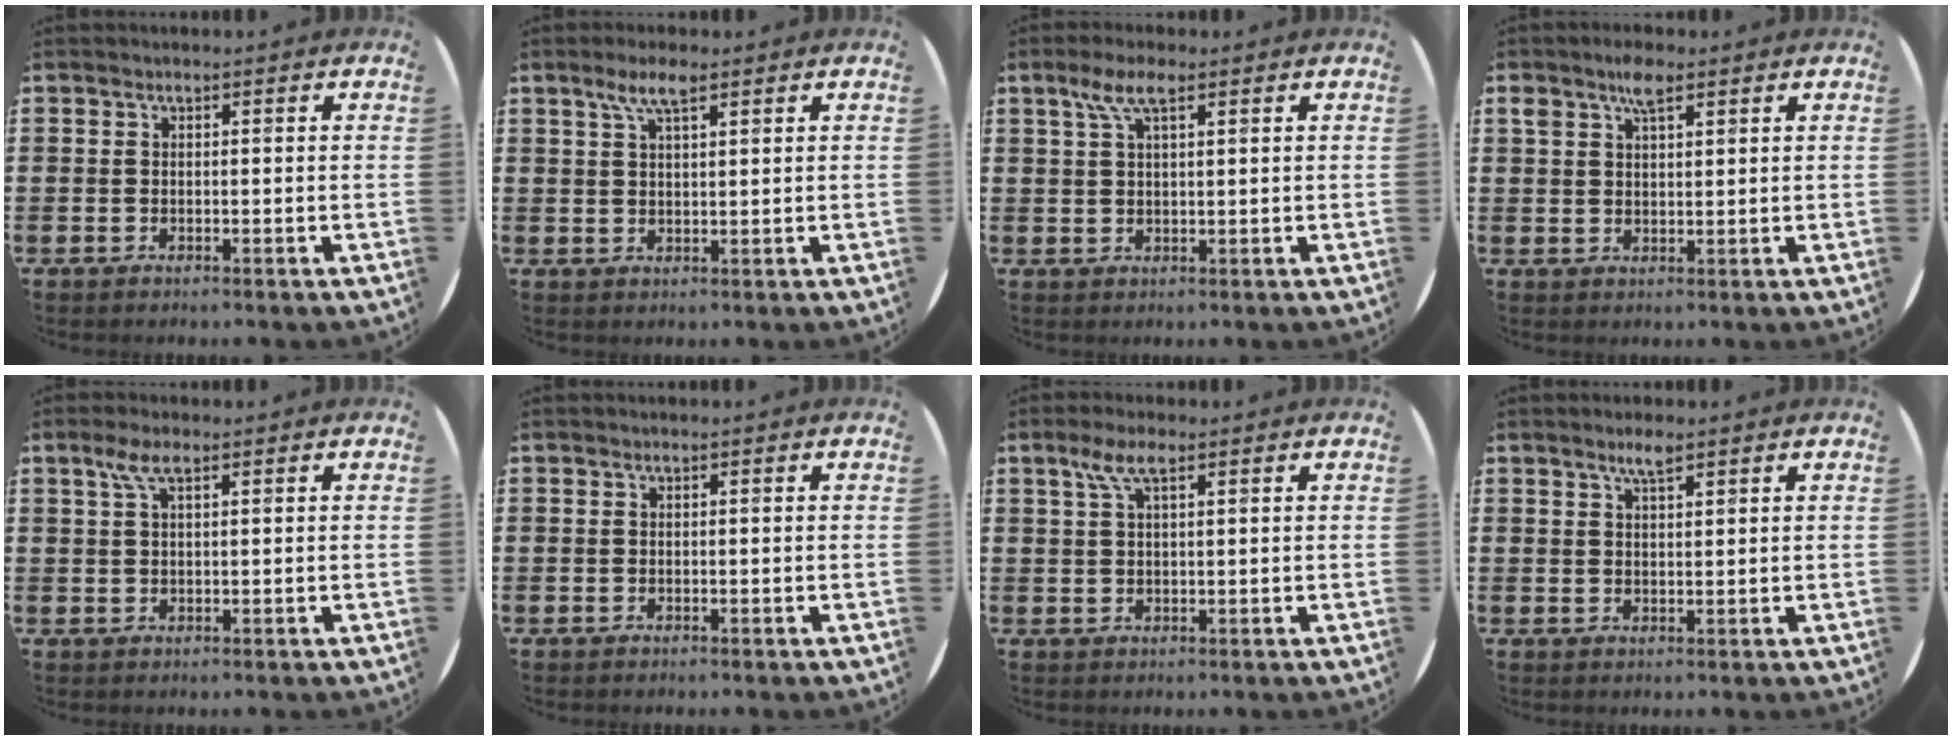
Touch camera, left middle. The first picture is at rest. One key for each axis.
{"total": 3.9, "fx": 2.6, "fy": 1.0, "fz": 2.7, "tx": -0.059, "ty": 0.007, "tz": 0.045}
{"total": 4.4, "fx": 2.5, "fy": 1.3, "fz": 3.4, "tx": -0.073, "ty": 0.008, "tz": 0.042}
{"total": 3.9, "fx": 2.7, "fy": 1.5, "fz": 2.4, "tx": -0.037, "ty": 0.001, "tz": 0.043}
{"total": 3.1, "fx": 1.7, "fy": 0.8, "fz": 2.5, "tx": -0.053, "ty": 0.008, "tz": 0.028}
{"total": 0.0}
{"total": 4.0, "fx": 2.2, "fy": 1.1, "fz": 3.1, "tx": -0.067, "ty": 0.008, "tz": 0.037}
{"total": 2.6, "fx": 2.0, "fy": 0.5, "fz": 1.5, "tx": -0.032, "ty": 0.003, "tz": 0.035}